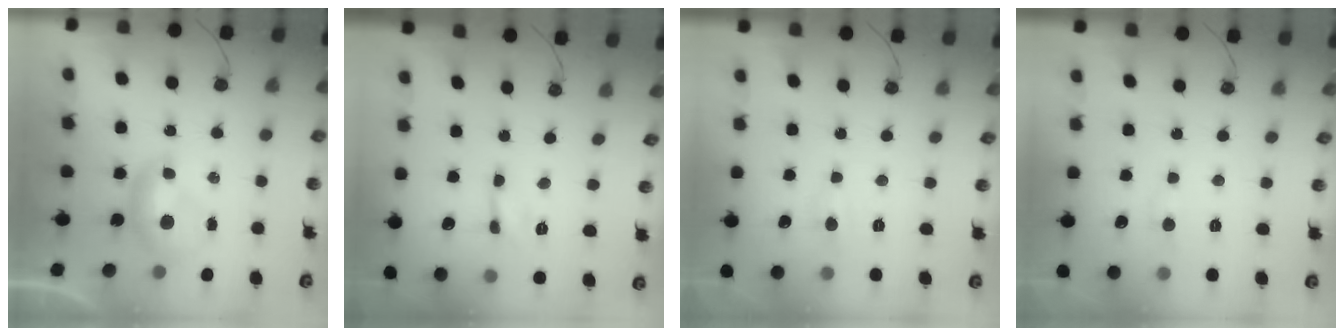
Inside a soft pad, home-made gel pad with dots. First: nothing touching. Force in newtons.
{"total": 0.0}
{"total": 2.5, "press": 2.4, "slide": 0.5}
{"total": 1.5, "press": 1.4, "slide": 0.7}